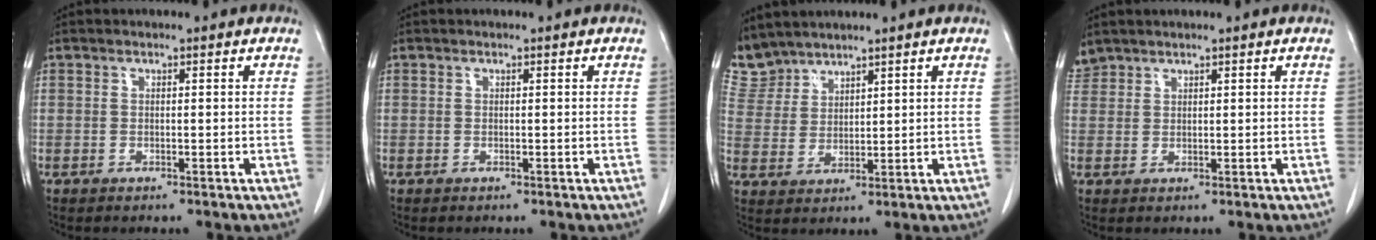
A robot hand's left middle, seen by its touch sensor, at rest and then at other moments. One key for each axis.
{"total": 0.0}
{"total": 5.6, "fx": 5.4, "fy": 1.3, "fz": -0.3, "tx": -0.006, "ty": 0.007, "tz": 0.125}
{"total": 2.0, "fx": 1.9, "fy": 0.5, "fz": -0.2, "tx": -0.002, "ty": 0.013, "tz": 0.043}